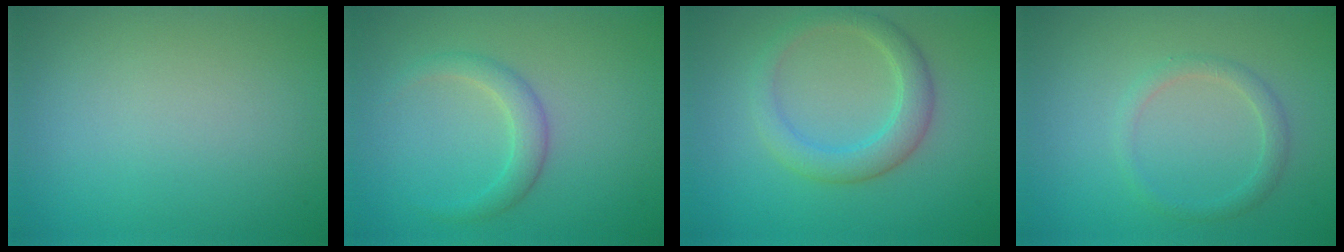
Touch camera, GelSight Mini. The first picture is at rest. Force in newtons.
{"total": 2.1, "press": 2.1, "slide": 0.1}
{"total": 3.2, "press": 3.2, "slide": 0.3}
{"total": 1.5, "press": 1.5, "slide": 0.1}